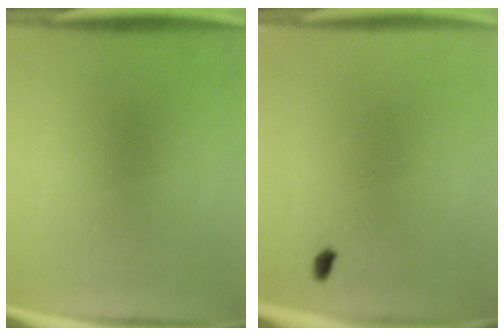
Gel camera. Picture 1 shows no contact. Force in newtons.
{"total": 1.1}